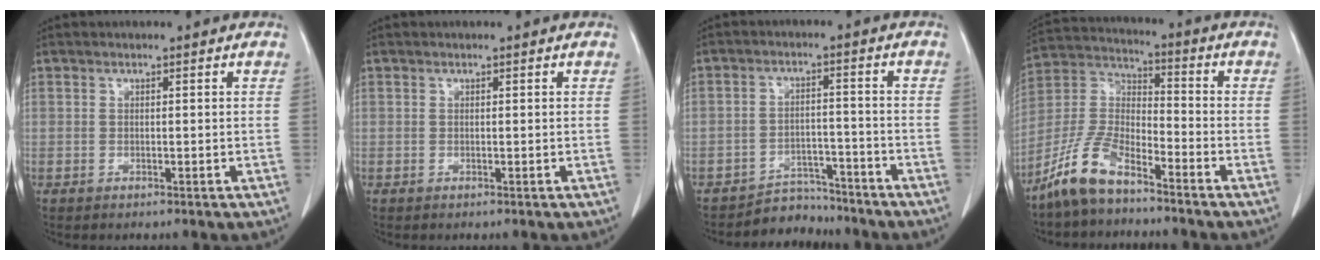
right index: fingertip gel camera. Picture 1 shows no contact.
{"total": 0.0}
{"total": 5.6, "force": [-5.2, 1.9, -0.9], "torque": [0.021, 0.021, -0.084]}
{"total": 10.0, "force": [-7.8, 2.8, 5.6], "torque": [-0.137, 0.005, -0.160]}